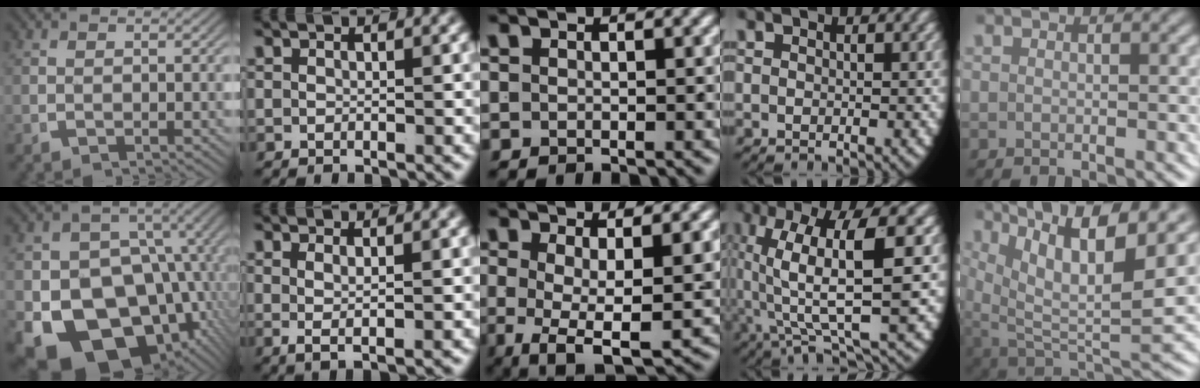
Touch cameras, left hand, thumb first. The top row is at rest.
{"thumb": {"total": 21.1, "force": [-6.9, 15.8, 12.1], "torque": [-0.258, -0.102, -0.081]}, "index": {"total": 1.7, "force": [0.5, -0.2, 1.6], "torque": [-0.030, -0.014, 0.022]}, "middle": {"total": 6.5, "force": [-2.8, 2.5, 5.3], "torque": [-0.111, -0.053, -0.019]}, "ring": {"total": 9.9, "force": [1.4, 4.6, 8.6], "torque": [-0.164, -0.009, 0.020]}, "little": {"total": 12.2, "force": [2.5, 6.4, 10.0], "torque": [-0.172, -0.038, 0.055]}}